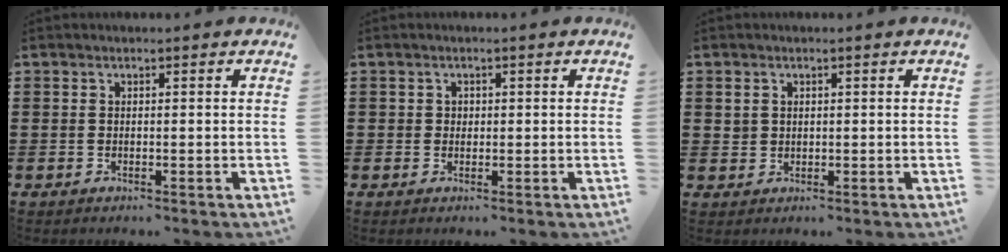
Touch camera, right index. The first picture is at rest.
{"total": 0.9, "force": [0.2, 0.9, 0.2], "torque": [-0.007, 0.003, 0.005]}
{"total": 1.5, "force": [0.8, 1.3, 0.2], "torque": [-0.008, 0.006, 0.015]}